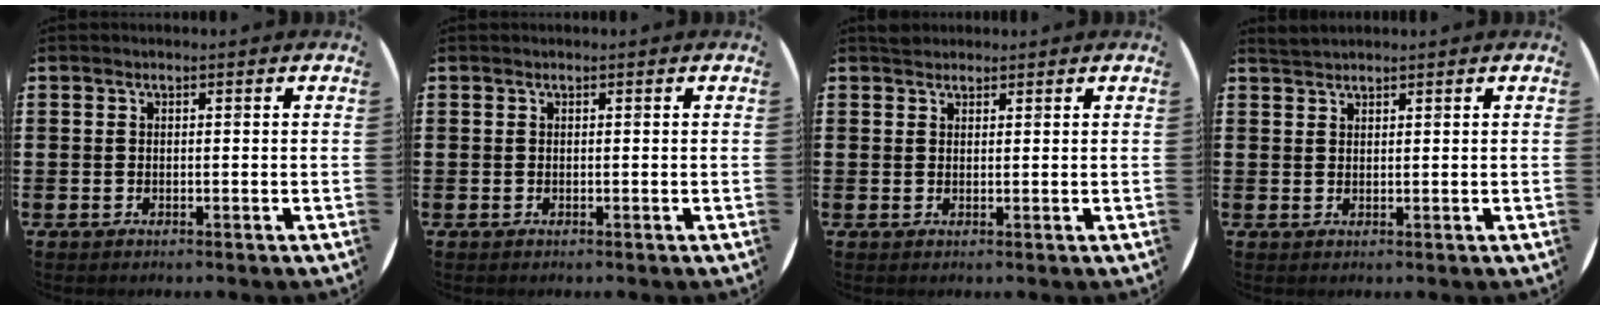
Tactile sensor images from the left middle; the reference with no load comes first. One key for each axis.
{"total": 0.0}
{"total": 1.2, "fx": 1.2, "fy": 0.4, "fz": -0.1, "tx": 0.008, "ty": 0.001, "tz": 0.021}
{"total": 1.3, "fx": 1.3, "fy": 0.1, "fz": 0.0, "tx": 0.000, "ty": 0.002, "tz": 0.025}